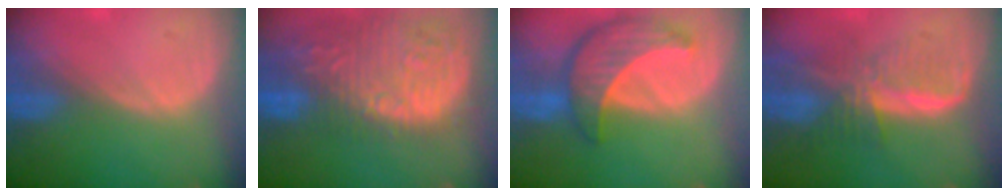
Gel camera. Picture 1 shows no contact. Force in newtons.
{"total": 15.7, "press": 12.9, "slide": 9.0}
{"total": 8.7, "press": 7.8, "slide": 3.8}
{"total": 7.3, "press": 6.6, "slide": 3.1}